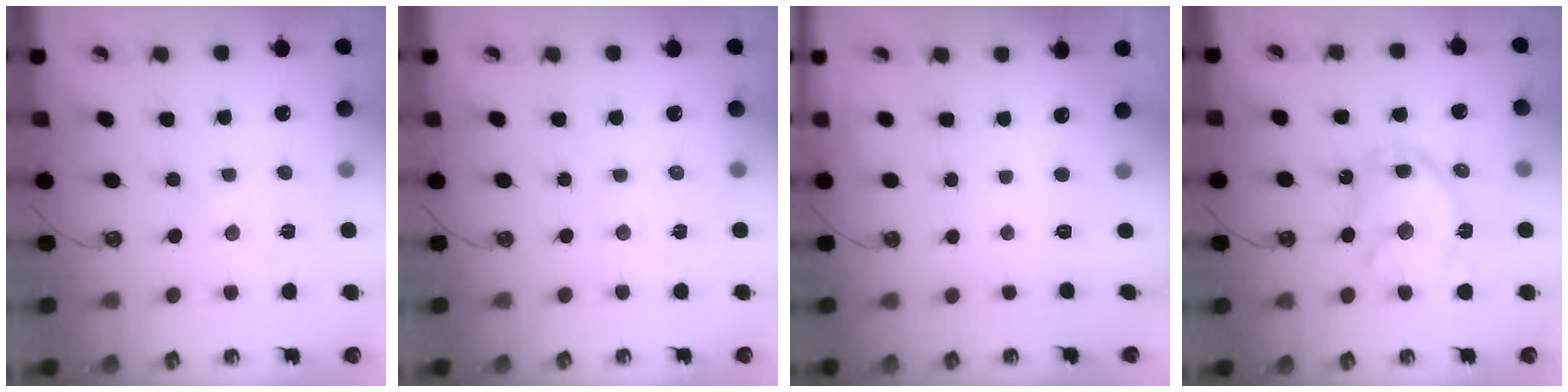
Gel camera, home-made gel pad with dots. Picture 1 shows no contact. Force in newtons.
{"total": 2.2, "press": 2.2, "slide": 0.4}
{"total": 0.0}
{"total": 16.6, "press": 16.6, "slide": 1.5}